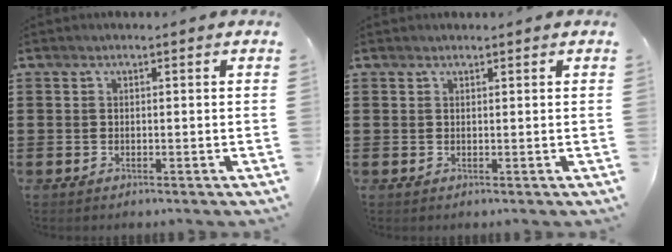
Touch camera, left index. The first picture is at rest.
{"total": 0.6, "force": [0.5, 0.1, 0.1], "torque": [-0.003, 0.000, 0.011]}